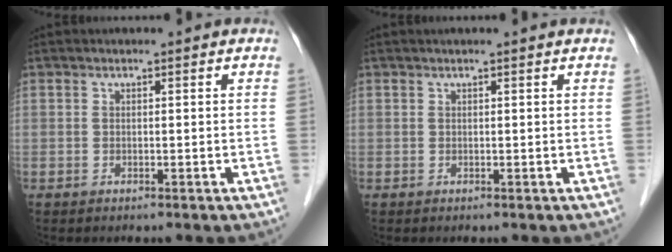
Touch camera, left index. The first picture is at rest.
{"total": 1.2, "force": [1.1, -0.2, 0.5], "torque": [-0.013, 0.011, 0.019]}